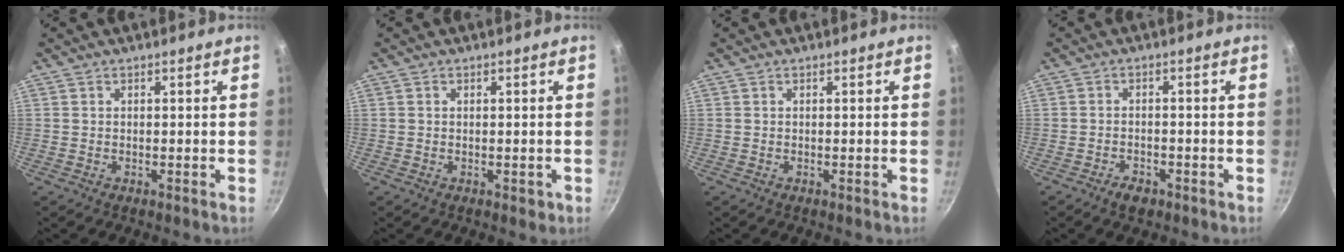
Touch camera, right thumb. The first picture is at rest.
{"total": 1.5, "force": [-0.2, 1.1, 1.0], "torque": [-0.009, 0.002, -0.001]}
{"total": 0.0}
{"total": 3.8, "force": [-2.7, 2.0, 1.7], "torque": [-0.025, 0.027, -0.041]}